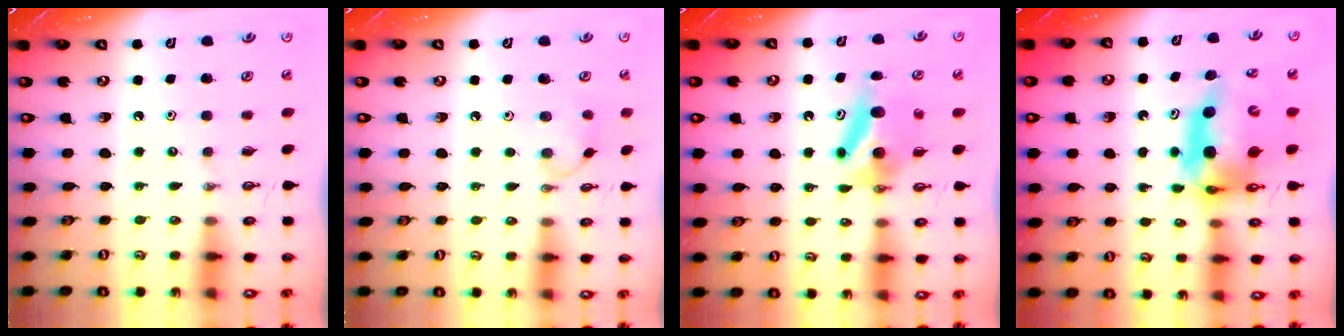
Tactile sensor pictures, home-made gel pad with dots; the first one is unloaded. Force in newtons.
{"total": 7.4, "press": 7.3, "slide": 0.5}
{"total": 9.3, "press": 5.7, "slide": 7.3}
{"total": 12.1, "press": 12.1, "slide": 1.2}